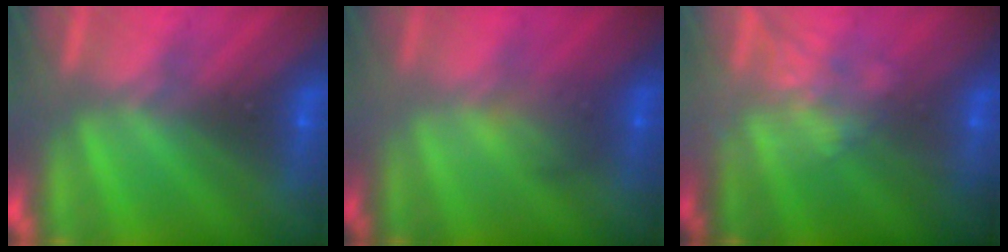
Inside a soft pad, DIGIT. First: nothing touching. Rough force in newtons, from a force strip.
{"total": 1.9}
{"total": 7.4}